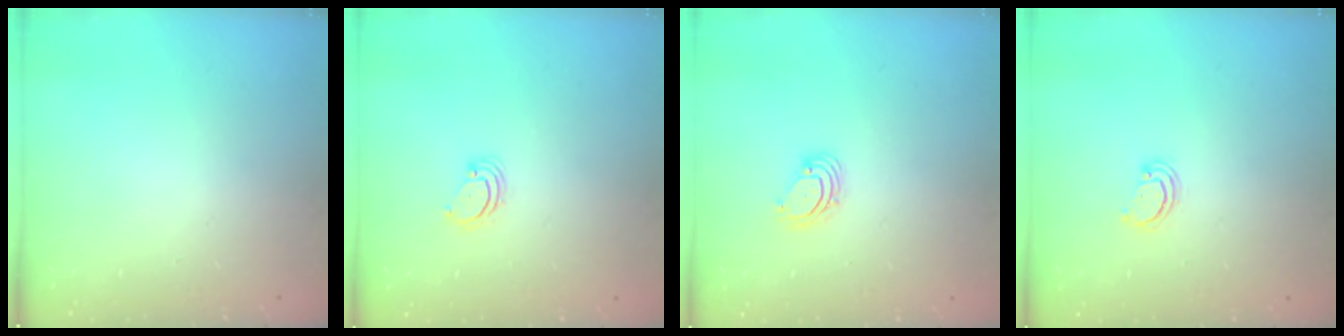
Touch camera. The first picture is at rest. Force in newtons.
{"total": 2.8, "press": 2.8, "slide": 0.3}
{"total": 4.0, "press": 4.0, "slide": 0.5}
{"total": 2.3, "press": 2.3, "slide": 0.3}